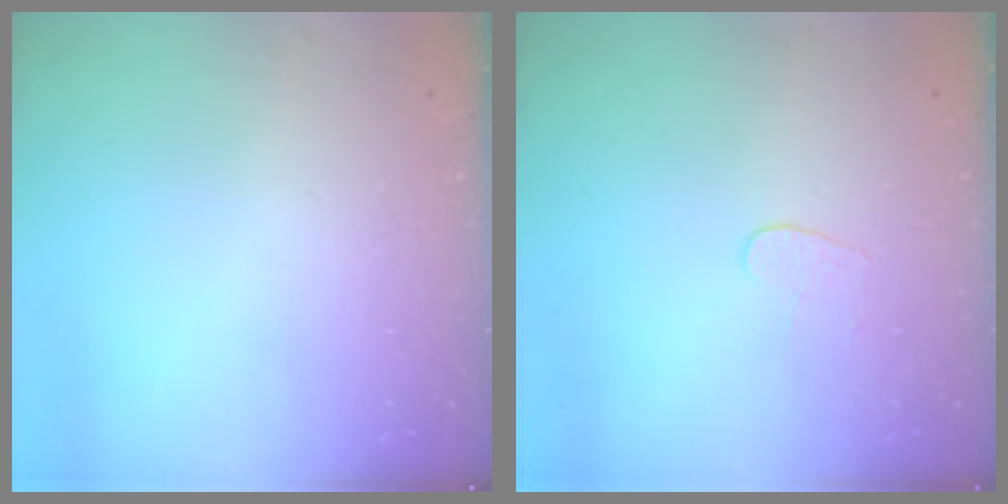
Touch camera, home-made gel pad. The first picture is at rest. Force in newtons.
{"total": 3.8, "press": 3.8, "slide": 0.3}